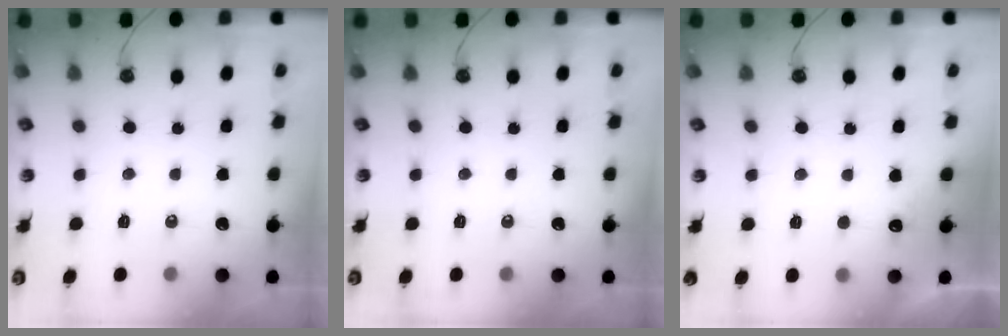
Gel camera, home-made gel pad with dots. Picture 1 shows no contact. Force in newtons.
{"total": 0.0}
{"total": 2.6, "press": 2.4, "slide": 1.0}